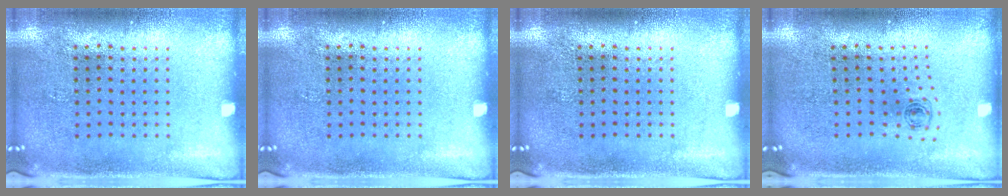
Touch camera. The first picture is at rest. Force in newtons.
{"total": 0.0}
{"total": 0.0}
{"total": 0.5, "press": 0.3, "slide": 0.4}